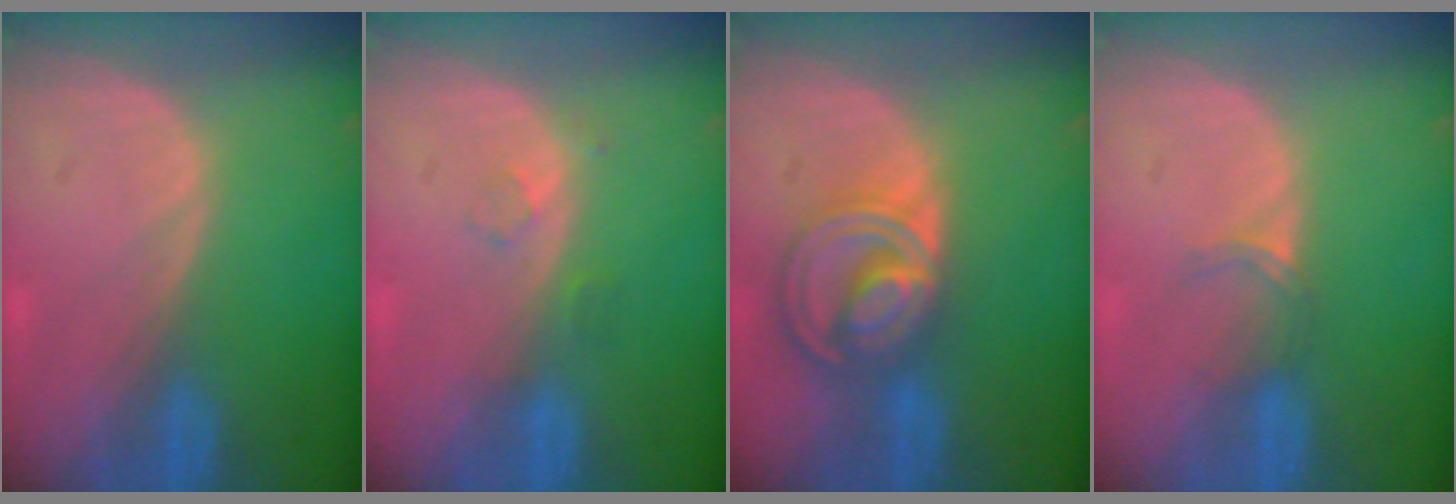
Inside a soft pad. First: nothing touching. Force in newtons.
{"total": 1.7, "press": 1.7, "slide": 0.2}
{"total": 8.6, "press": 7.3, "slide": 4.6}
{"total": 2.2, "press": 1.7, "slide": 1.3}